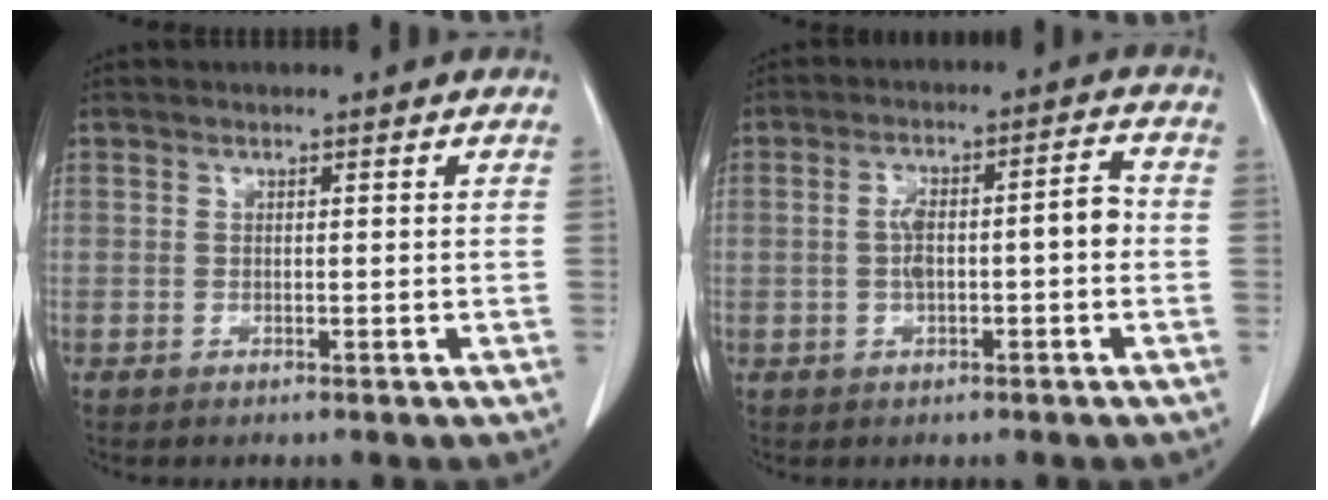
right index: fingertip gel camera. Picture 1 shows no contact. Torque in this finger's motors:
{"motor_torque": [0.82, -0.13, 0.39, 0.11]}